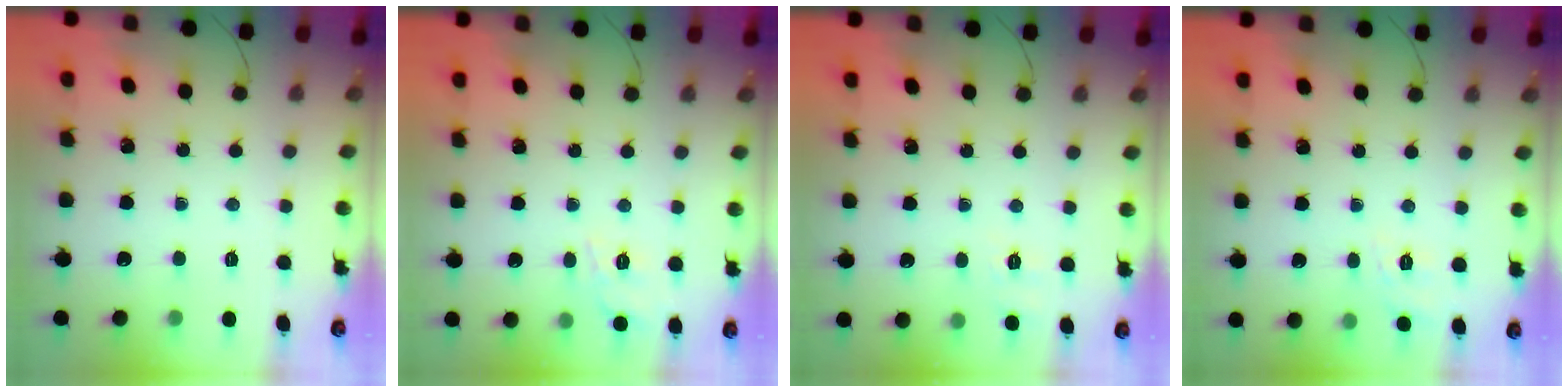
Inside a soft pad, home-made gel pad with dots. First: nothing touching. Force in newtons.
{"total": 8.0, "press": 7.9, "slide": 1.6}
{"total": 1.8, "press": 0.1, "slide": 1.8}
{"total": 1.9, "press": 0.5, "slide": 1.8}